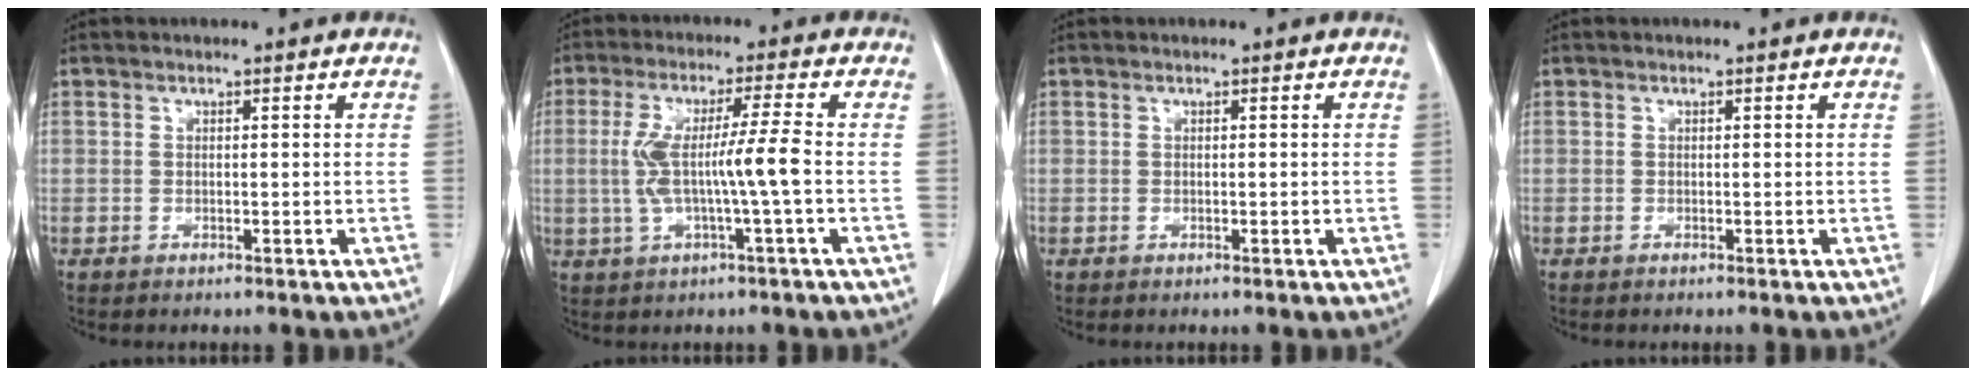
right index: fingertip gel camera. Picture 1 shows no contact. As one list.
[{"total": 8.1, "force": [-0.7, -0.5, 8.1], "torque": [-0.164, 0.012, -0.011]}, {"total": 0.0}, {"total": 0.0}]